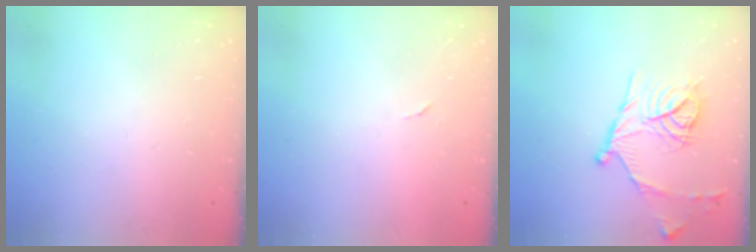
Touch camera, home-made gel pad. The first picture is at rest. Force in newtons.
{"total": 3.8, "press": 3.8, "slide": 0.2}
{"total": 16.5, "press": 16.5, "slide": 1.6}